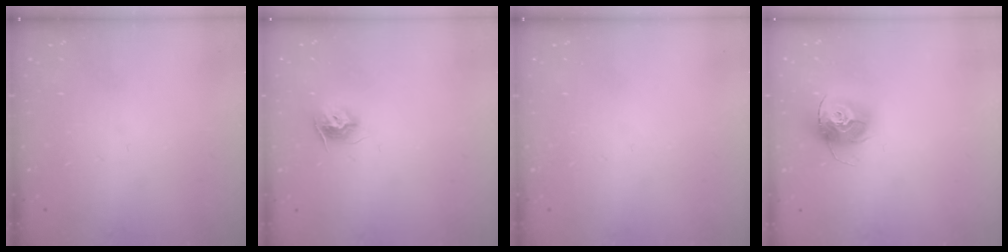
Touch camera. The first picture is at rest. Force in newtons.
{"total": 8.6, "press": 8.6, "slide": 0.3}
{"total": 0.0}
{"total": 12.9, "press": 12.8, "slide": 1.3}